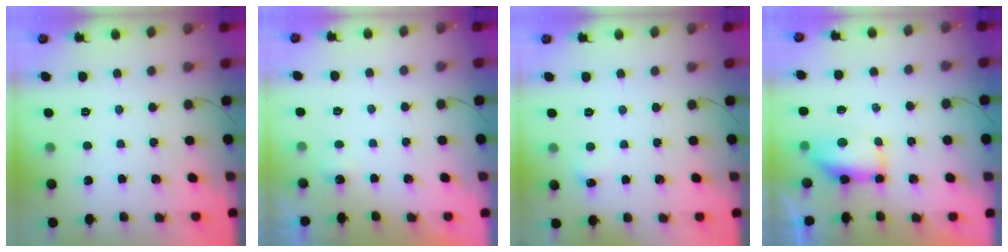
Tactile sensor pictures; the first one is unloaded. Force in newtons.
{"total": 3.3, "press": 0.9, "slide": 3.2}
{"total": 4.1, "press": 4.0, "slide": 1.1}
{"total": 13.8, "press": 9.3, "slide": 10.2}